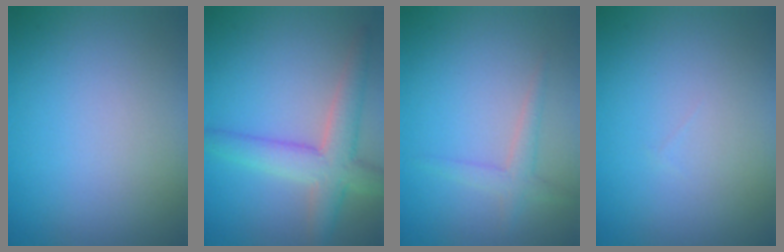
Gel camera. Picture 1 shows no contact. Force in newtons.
{"total": 5.1, "press": 5.1, "slide": 0.3}
{"total": 1.8, "press": 1.8, "slide": 0.0}
{"total": 0.0}